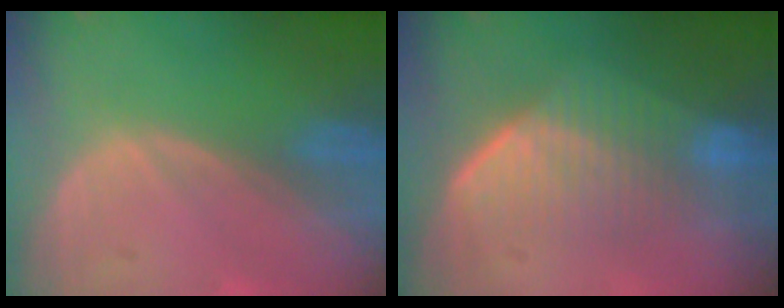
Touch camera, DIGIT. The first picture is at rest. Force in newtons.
{"total": 7.3, "press": 7.0, "slide": 2.0}